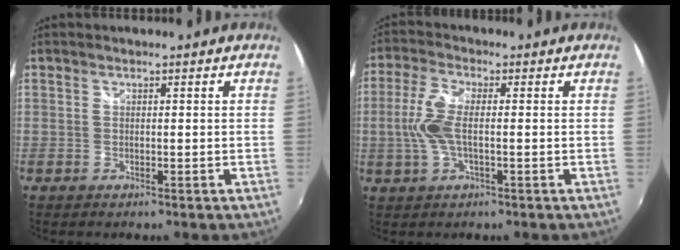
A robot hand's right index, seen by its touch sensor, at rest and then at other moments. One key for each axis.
{"total": 7.5, "fx": -0.5, "fy": 2.6, "fz": 7.0, "tx": -0.151, "ty": 0.003, "tz": -0.010}